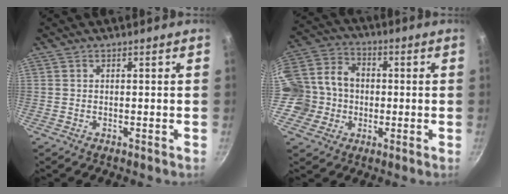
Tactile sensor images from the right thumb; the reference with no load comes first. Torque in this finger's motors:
{"motor_torque": [2.42, 2.59, 1.15, -0.83, 0.21]}